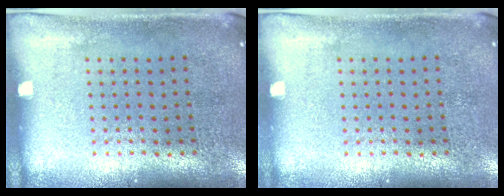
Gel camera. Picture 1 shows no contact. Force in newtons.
{"total": 0.0}